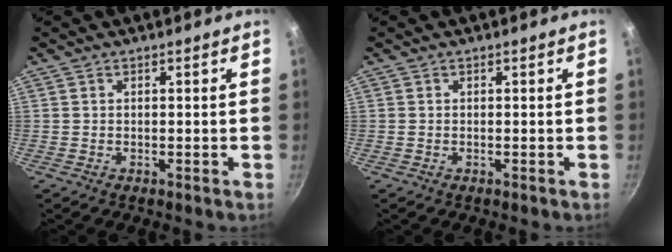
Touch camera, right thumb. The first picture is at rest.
{"total": 0.0}